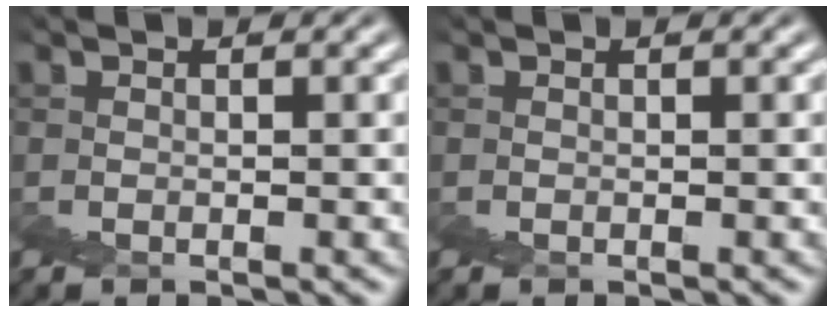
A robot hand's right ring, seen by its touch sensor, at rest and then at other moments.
{"total": 0.0}